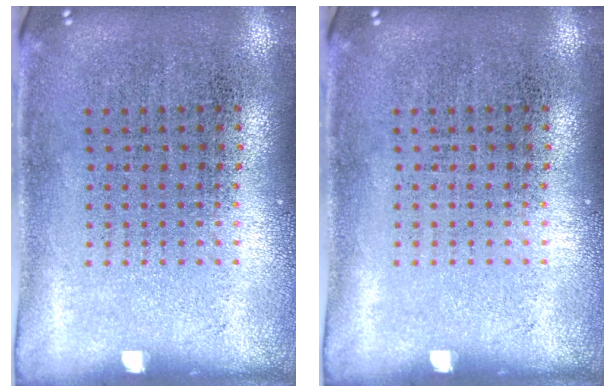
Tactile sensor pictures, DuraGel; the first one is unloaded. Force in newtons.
{"total": 0.0}